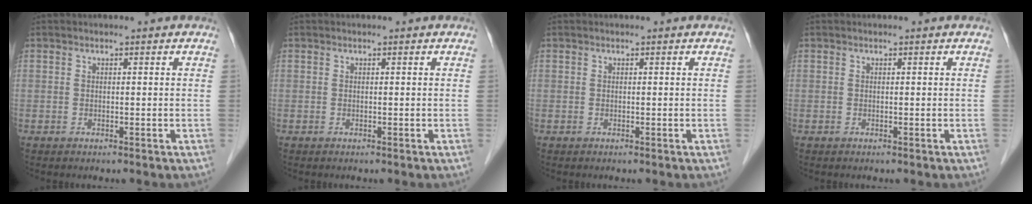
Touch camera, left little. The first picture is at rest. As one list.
[{"total": 0.0}, {"total": 0.0}, {"total": 0.0}]